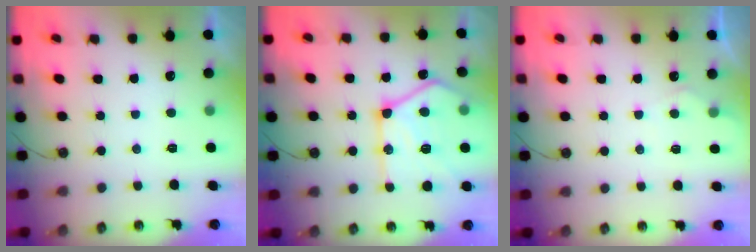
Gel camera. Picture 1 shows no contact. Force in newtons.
{"total": 21.9, "press": 21.8, "slide": 2.0}
{"total": 4.0, "press": 4.0, "slide": 0.4}